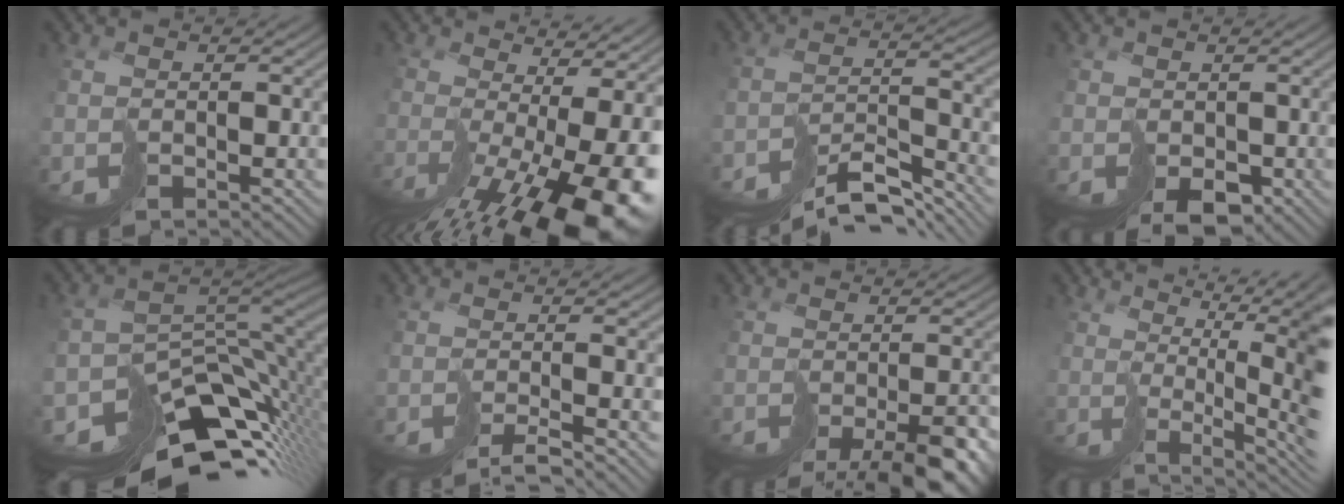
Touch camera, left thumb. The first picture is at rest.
{"total": 15.4, "force": [-5.8, 4.3, 13.6], "torque": [-0.195, -0.028, -0.067]}
{"total": 9.4, "force": [-8.3, 1.6, 4.1], "torque": [-0.062, 0.000, -0.133]}
{"total": 3.1, "force": [-0.9, 2.3, 1.8], "torque": [-0.031, -0.007, -0.006]}
{"total": 12.5, "force": [-7.1, 6.2, 8.2], "torque": [-0.158, -0.031, -0.092]}
{"total": 3.4, "force": [-2.4, -0.4, 2.4], "torque": [-0.026, 0.002, -0.040]}
{"total": 11.4, "force": [-8.8, 3.9, 6.2], "torque": [-0.087, -0.032, -0.079]}
{"total": 12.2, "force": [2.0, 3.4, 11.5], "torque": [-0.134, 0.021, 0.046]}